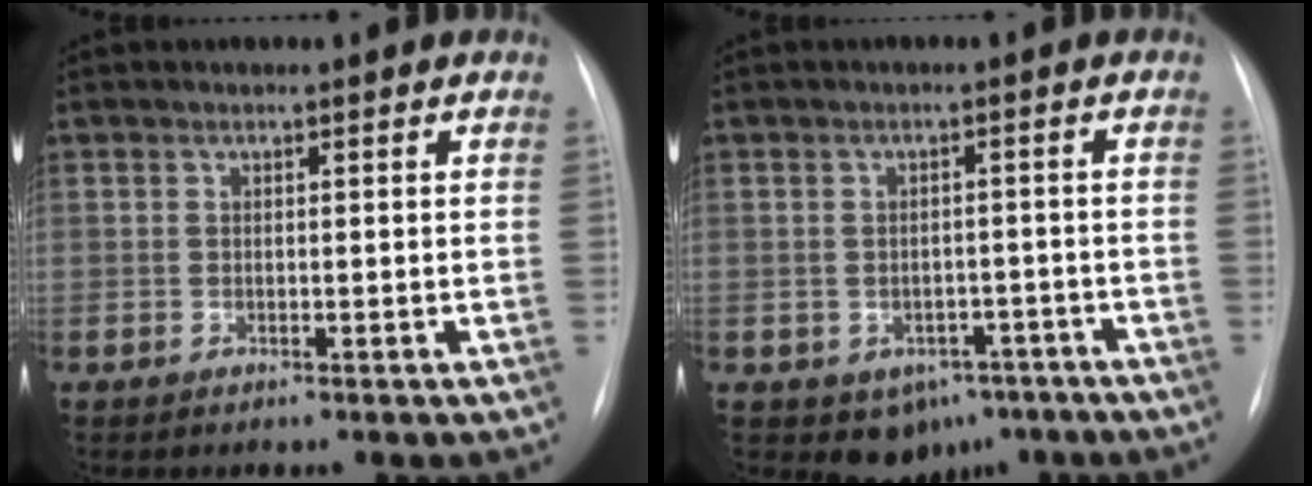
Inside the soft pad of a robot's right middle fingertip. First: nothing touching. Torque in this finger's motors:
{"motor_torque": [-0.10, -0.07, 0.00, -0.01]}